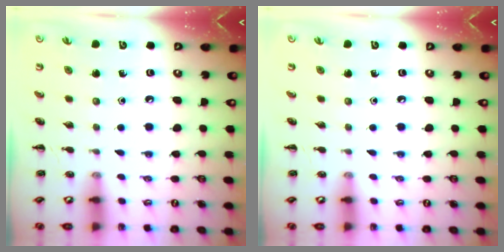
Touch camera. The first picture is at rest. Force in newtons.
{"total": 0.0}